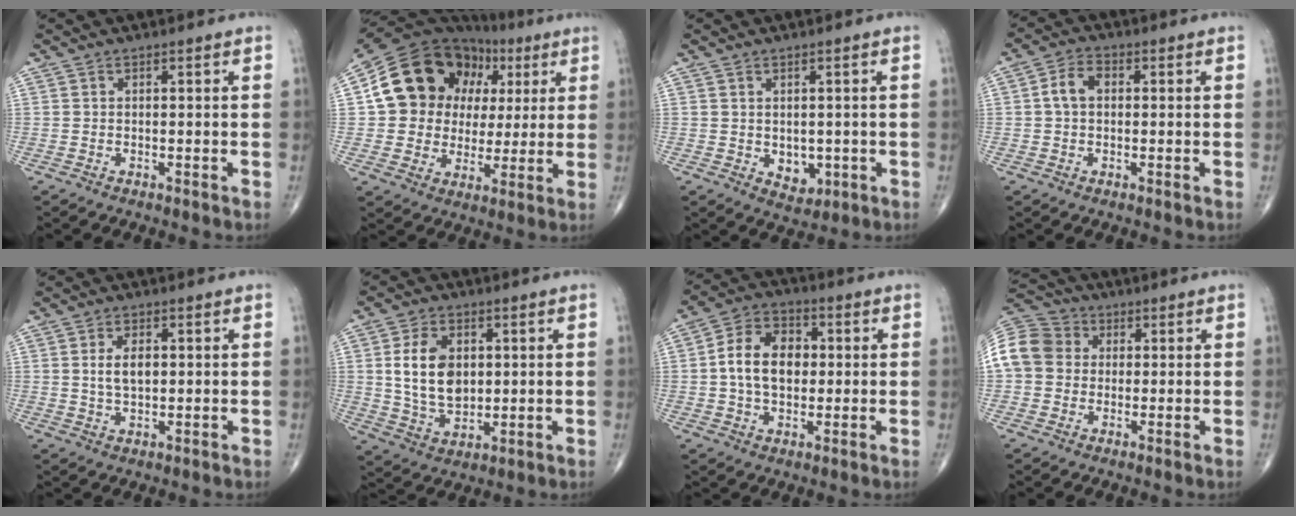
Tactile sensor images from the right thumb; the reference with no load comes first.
{"total": 20.3, "force": [5.4, 16.7, 10.1], "torque": [-0.124, 0.033, 0.102]}
{"total": 4.1, "force": [-0.4, 3.1, 2.7], "torque": [-0.020, -0.007, 0.007]}
{"total": 4.6, "force": [0.4, 3.2, 3.3], "torque": [-0.061, 0.016, 0.001]}
{"total": 4.9, "force": [0.8, 2.7, 4.0], "torque": [-0.071, -0.003, 0.018]}
{"total": 11.6, "force": [1.9, 7.8, 8.4], "torque": [-0.134, -0.013, 0.043]}
{"total": 11.7, "force": [0.6, 8.2, 8.4], "torque": [-0.129, 0.020, 0.005]}
{"total": 13.1, "force": [1.5, 11.3, 6.4], "torque": [-0.132, 0.034, 0.020]}